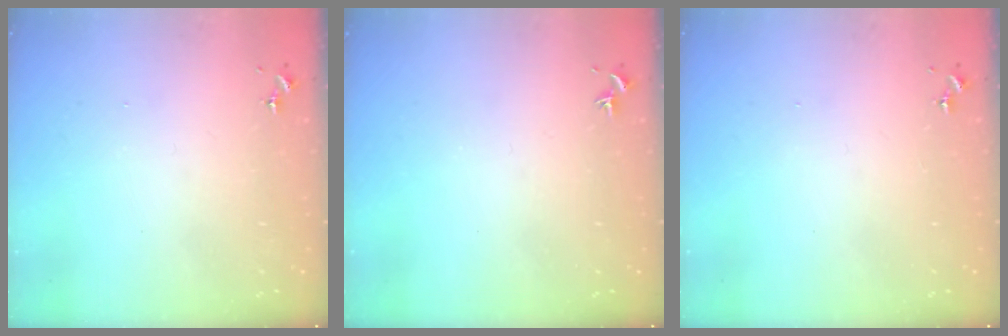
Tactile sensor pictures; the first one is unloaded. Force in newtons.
{"total": 0.0}
{"total": 0.0}